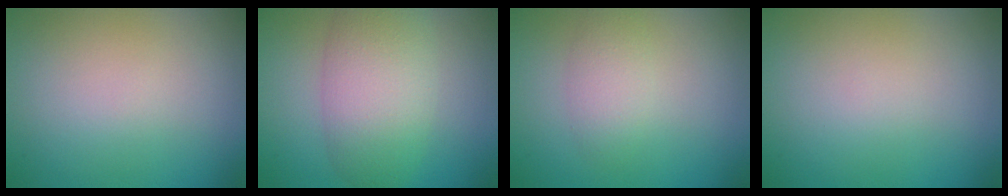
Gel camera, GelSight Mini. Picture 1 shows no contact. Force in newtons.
{"total": 6.5, "press": 6.5, "slide": 0.2}
{"total": 3.4, "press": 3.4, "slide": 0.1}
{"total": 0.0}